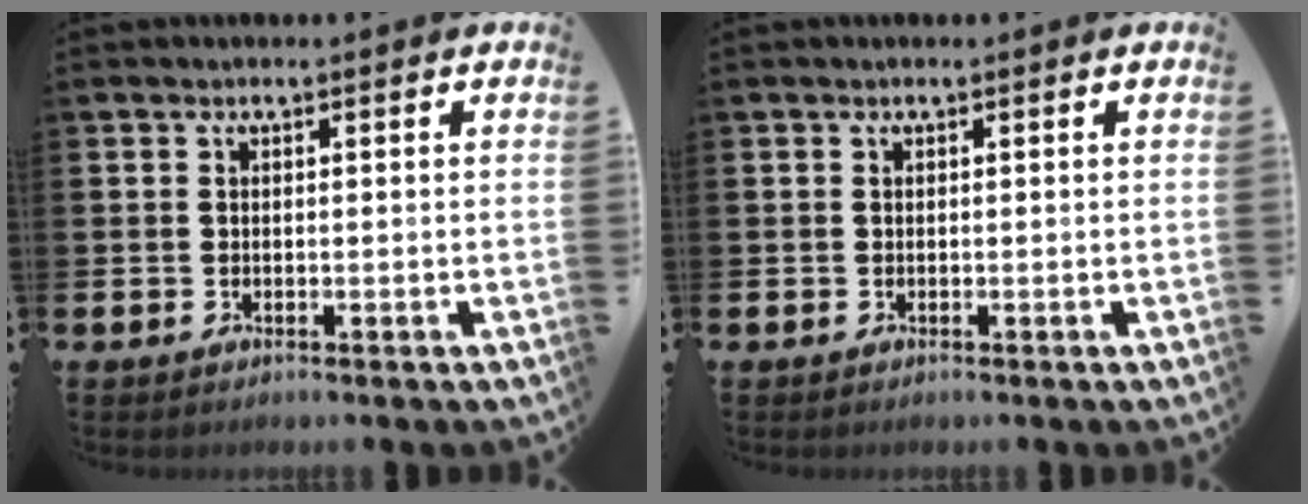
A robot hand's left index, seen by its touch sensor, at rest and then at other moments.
{"total": 0.0}